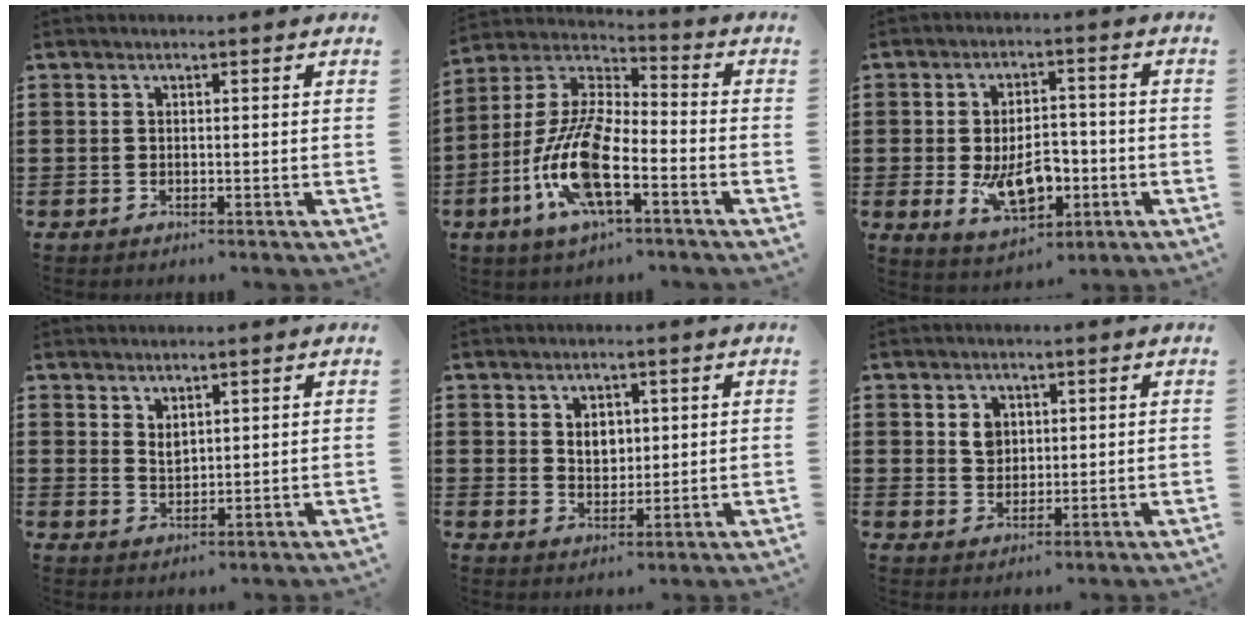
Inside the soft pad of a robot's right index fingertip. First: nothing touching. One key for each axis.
{"total": 13.4, "fx": -5.6, "fy": 4.4, "fz": 11.3, "tx": -0.269, "ty": -0.021, "tz": -0.113}
{"total": 9.0, "fx": -2.4, "fy": 4.9, "fz": 7.1, "tx": -0.114, "ty": -0.004, "tz": -0.042}
{"total": 2.1, "fx": 1.7, "fy": 0.9, "fz": 0.7, "tx": -0.017, "ty": 0.001, "tz": 0.033}
{"total": 3.2, "fx": 1.3, "fy": 2.5, "fz": 1.7, "tx": -0.033, "ty": 0.006, "tz": 0.020}
{"total": 3.0, "fx": 1.2, "fy": 2.3, "fz": 1.4, "tx": -0.027, "ty": 0.005, "tz": 0.020}